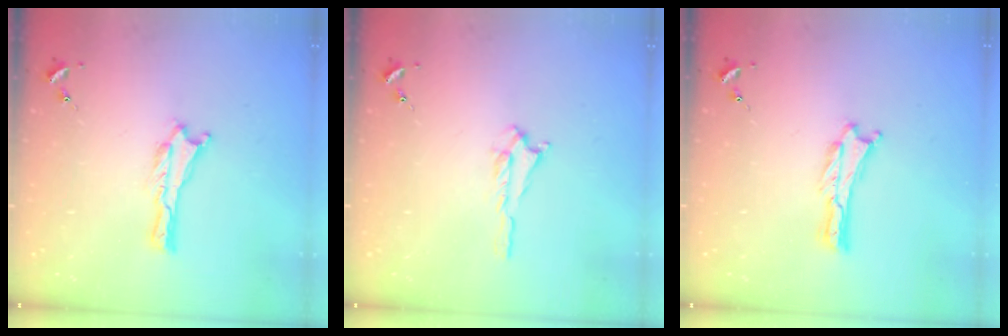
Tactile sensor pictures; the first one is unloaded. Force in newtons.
{"total": 0.7, "press": 0.7, "slide": 0.2}
{"total": 0.0}